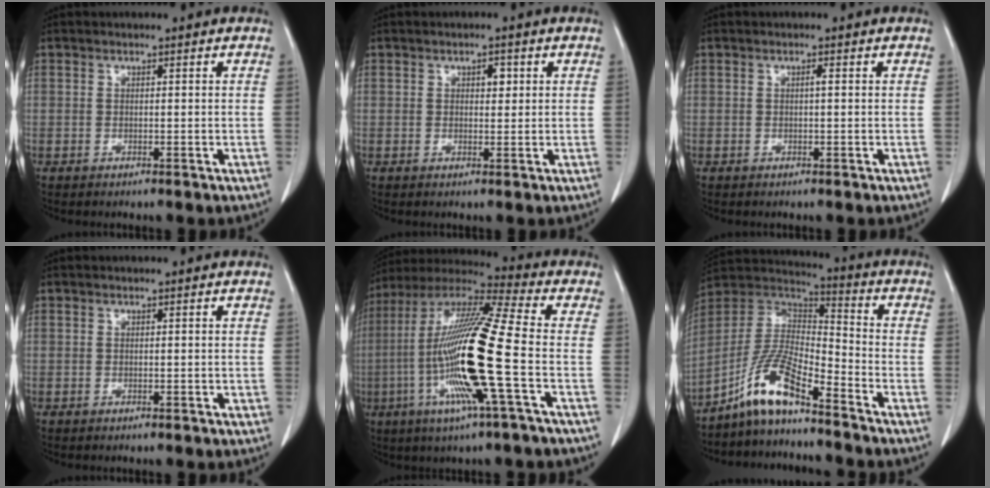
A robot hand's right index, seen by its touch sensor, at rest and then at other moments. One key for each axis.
{"total": 1.8, "fx": 0.6, "fy": 0.9, "fz": 1.4, "tx": -0.017, "ty": 0.000, "tz": 0.008}
{"total": 0.5, "fx": 0.0, "fy": 0.0, "fz": 0.5, "tx": -0.009, "ty": 0.001, "tz": 0.001}
{"total": 0.7, "fx": -0.2, "fy": 0.2, "fz": 0.6, "tx": -0.010, "ty": -0.001, "tz": -0.001}
{"total": 19.4, "fx": -4.3, "fy": -0.2, "fz": 19.0, "tx": -0.388, "ty": -0.012, "tz": -0.094}
{"total": 10.5, "fx": -7.6, "fy": 1.5, "fz": 7.1, "tx": -0.162, "ty": 0.014, "tz": -0.147}